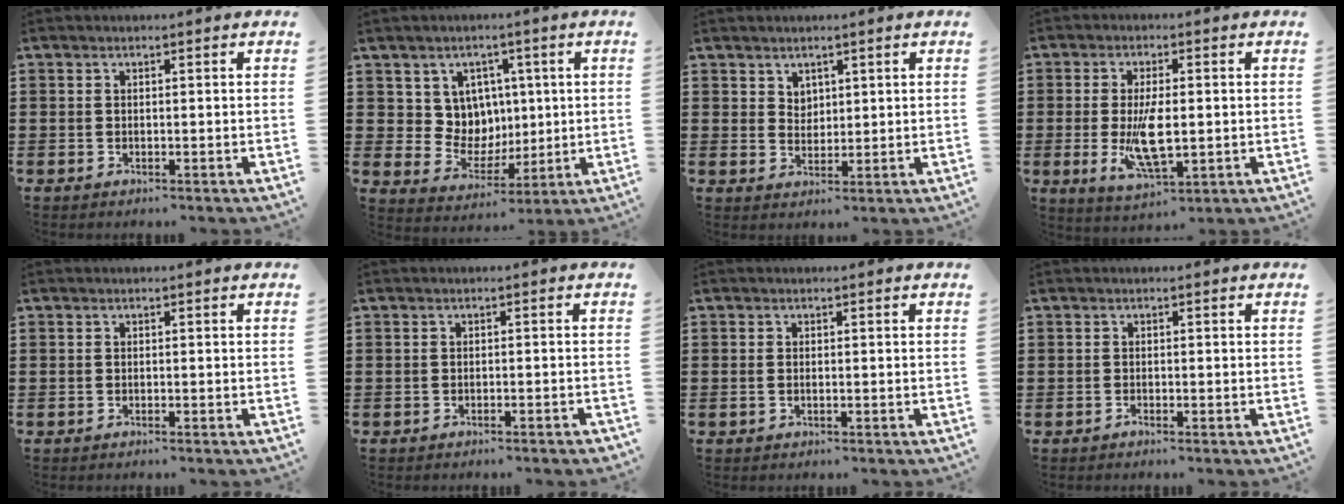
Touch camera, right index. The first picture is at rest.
{"total": 7.3, "force": [2.5, 6.6, 1.7], "torque": [-0.064, -0.004, 0.051]}
{"total": 2.6, "force": [1.9, 1.8, 0.2], "torque": [-0.011, 0.008, 0.037]}
{"total": 8.6, "force": [-0.8, 3.4, 7.8], "torque": [-0.153, -0.012, -0.016]}
{"total": 0.0}
{"total": 0.9, "force": [-0.7, 0.0, 0.4], "torque": [-0.008, -0.002, -0.014]}
{"total": 0.8, "force": [-0.1, 0.3, 0.7], "torque": [-0.015, -0.001, -0.002]}
{"total": 0.5, "force": [-0.5, 0.0, 0.0], "torque": [-0.001, 0.000, -0.012]}